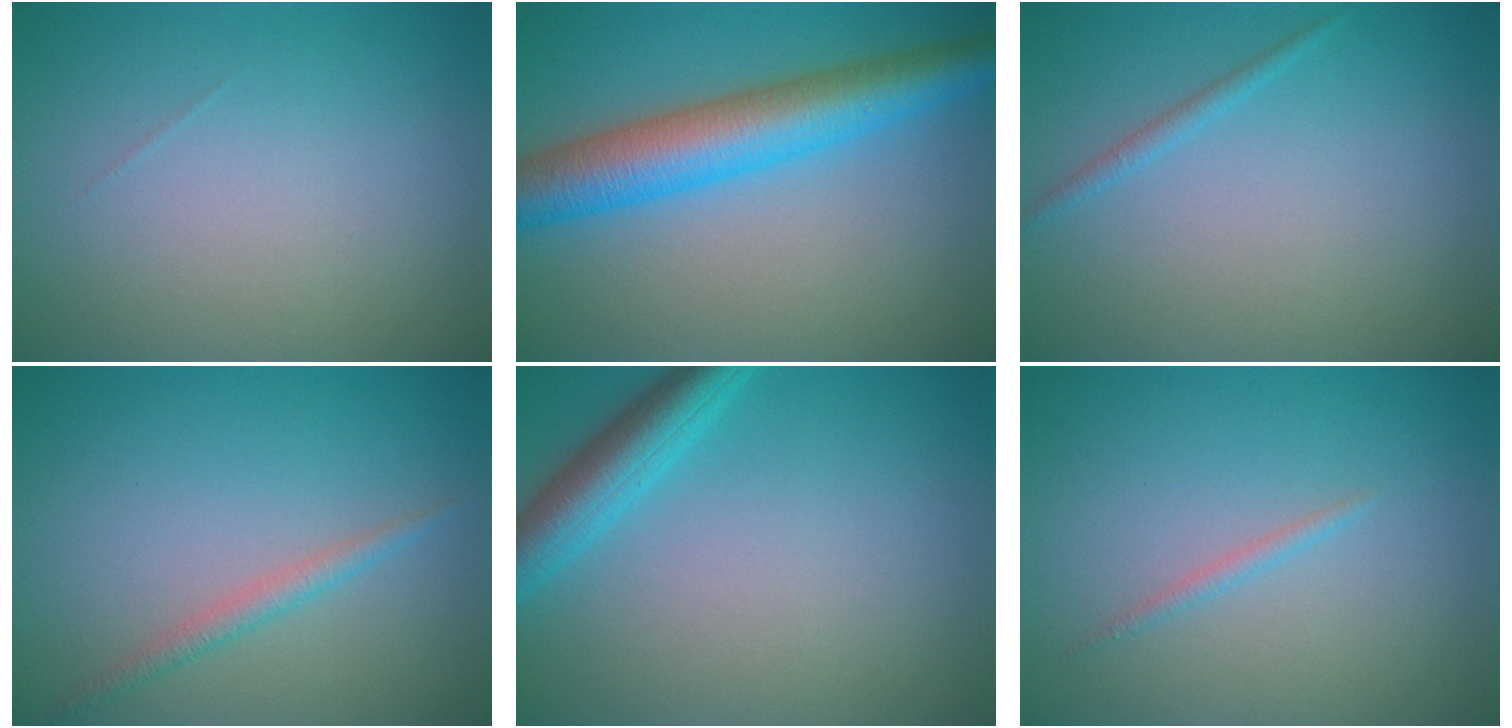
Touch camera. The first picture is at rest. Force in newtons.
{"total": 7.6, "press": 7.6, "slide": 0.1}
{"total": 0.9, "press": 0.9, "slide": 0.2}
{"total": 1.5, "press": 1.5, "slide": 0.1}
{"total": 4.1, "press": 4.1, "slide": 0.3}
{"total": 0.8, "press": 0.8, "slide": 0.0}